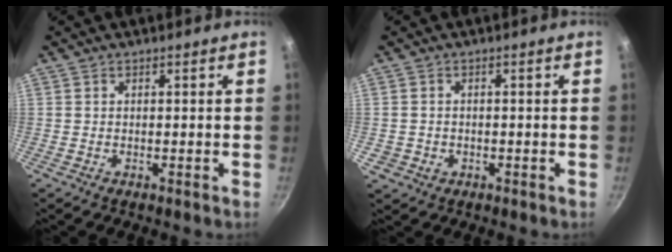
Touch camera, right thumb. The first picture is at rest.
{"total": 2.4, "force": [-0.6, 2.2, 0.9], "torque": [-0.013, 0.006, -0.002]}